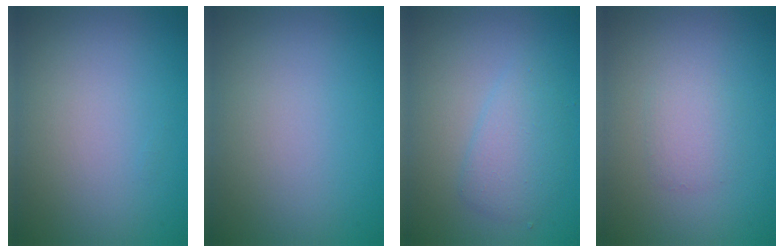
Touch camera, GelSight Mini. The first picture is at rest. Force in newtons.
{"total": 0.0}
{"total": 2.7, "press": 2.7, "slide": 0.0}
{"total": 1.6, "press": 1.6, "slide": 0.0}